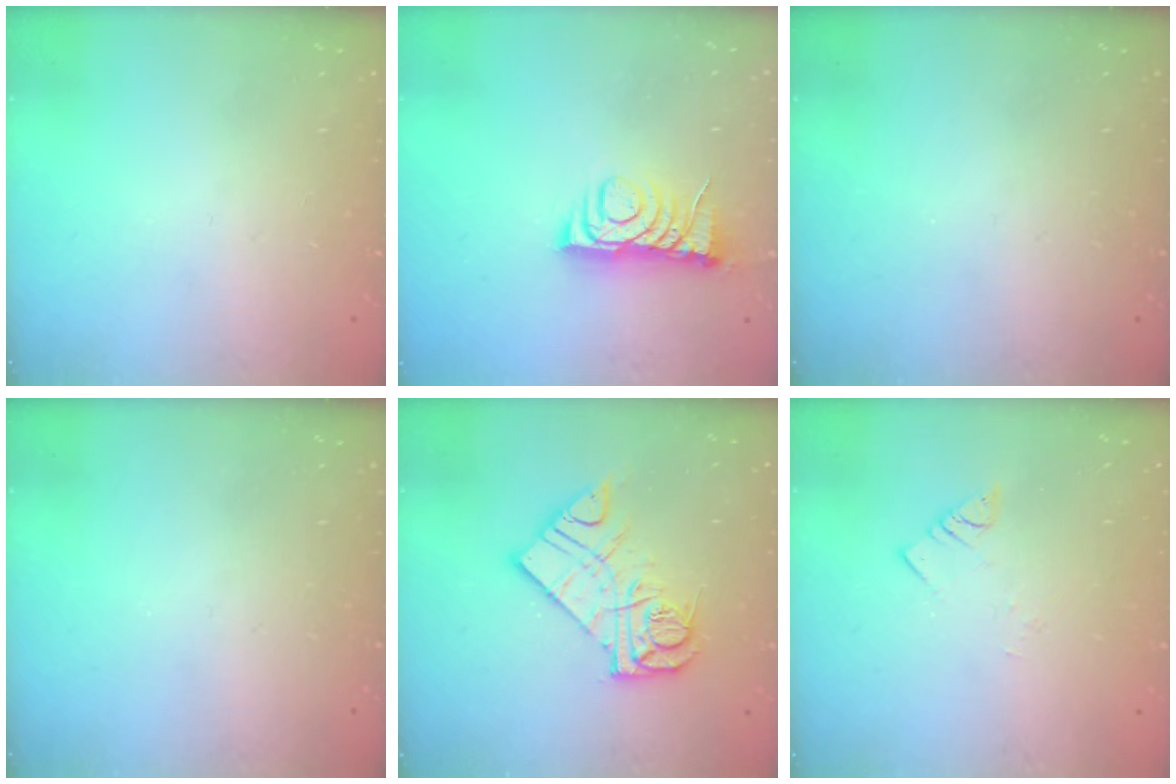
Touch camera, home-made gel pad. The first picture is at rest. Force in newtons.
{"total": 7.8, "press": 7.7, "slide": 0.7}
{"total": 0.0}
{"total": 0.0}
{"total": 13.7, "press": 13.7, "slide": 1.4}
{"total": 2.8, "press": 2.8, "slide": 0.3}